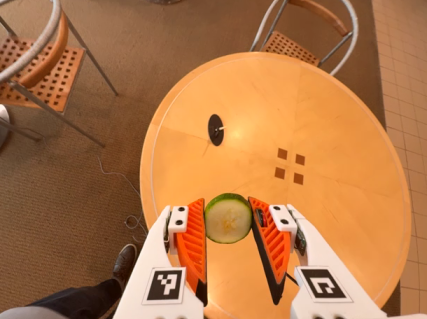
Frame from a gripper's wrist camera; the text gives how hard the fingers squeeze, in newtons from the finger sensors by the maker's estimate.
{"total": 9.7, "left": 10.4, "right": 9.0}